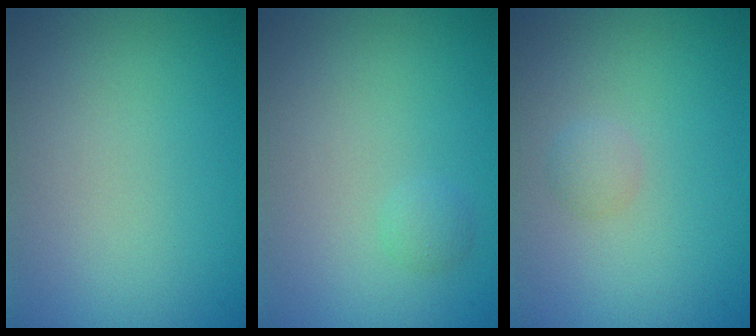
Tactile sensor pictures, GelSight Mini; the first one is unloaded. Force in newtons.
{"total": 0.7, "press": 0.7, "slide": 0.1}
{"total": 0.9, "press": 0.9, "slide": 0.1}